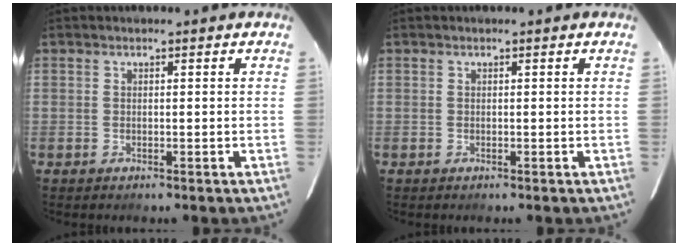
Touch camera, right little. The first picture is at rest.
{"total": 0.0}